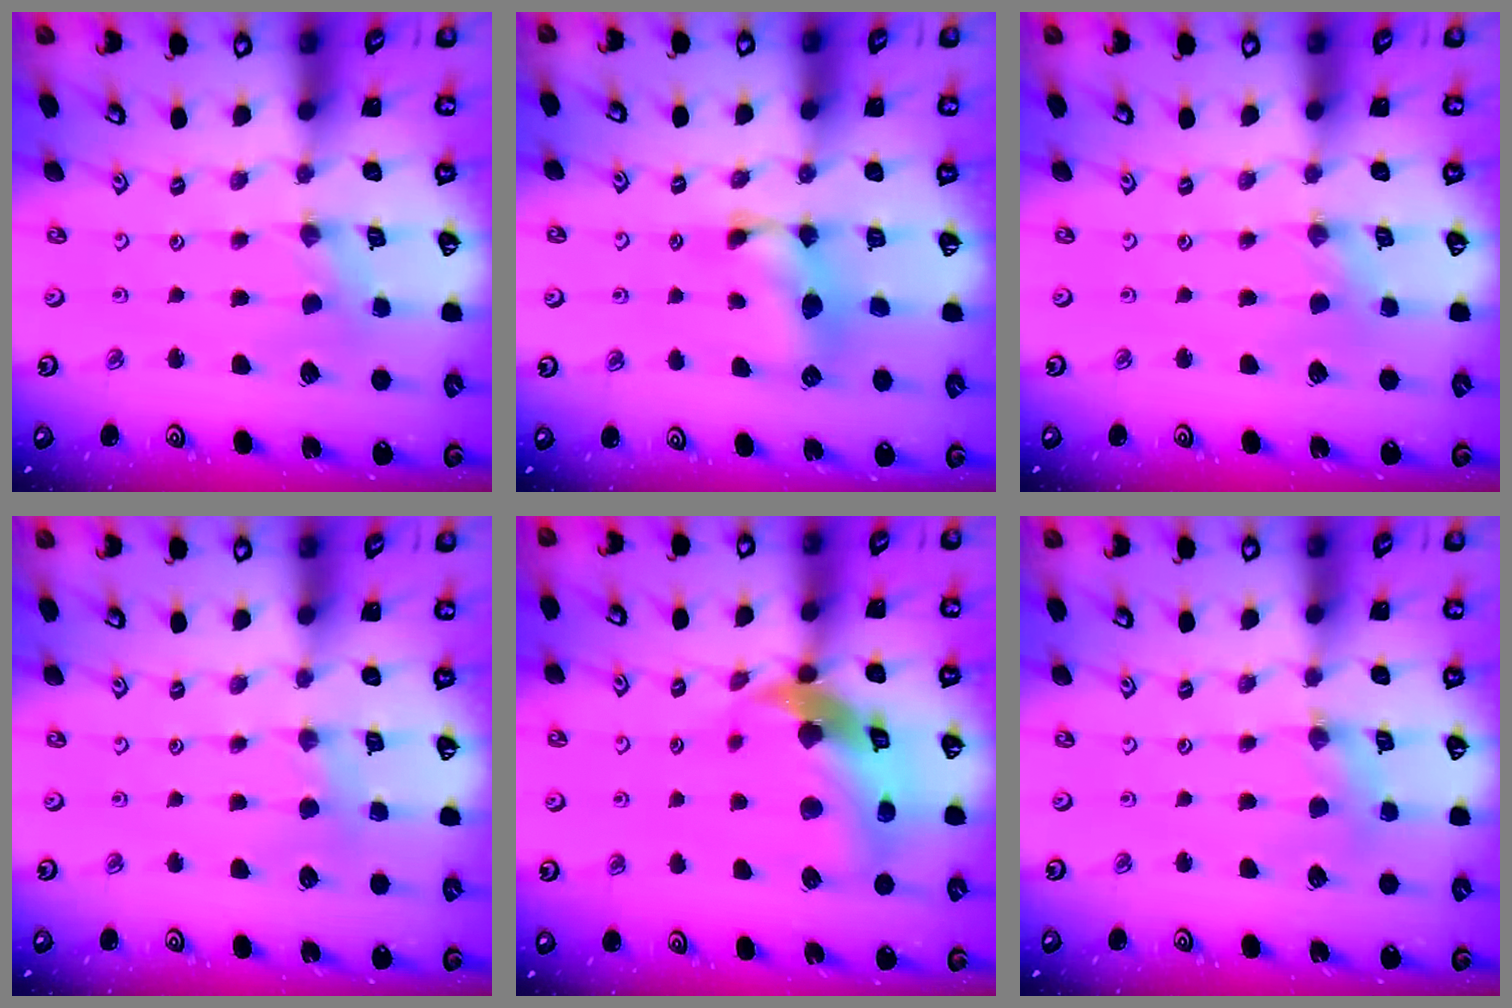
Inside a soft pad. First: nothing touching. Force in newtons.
{"total": 10.0, "press": 10.0, "slide": 0.4}
{"total": 0.0}
{"total": 2.4, "press": 2.4, "slide": 0.4}
{"total": 14.8, "press": 14.7, "slide": 1.9}
{"total": 2.7, "press": 2.7, "slide": 0.3}